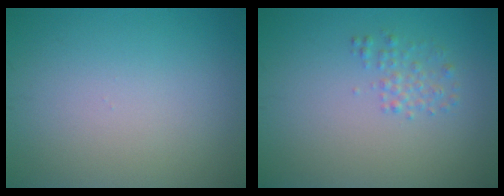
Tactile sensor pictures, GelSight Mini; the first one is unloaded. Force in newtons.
{"total": 1.5, "press": 1.5, "slide": 0.1}